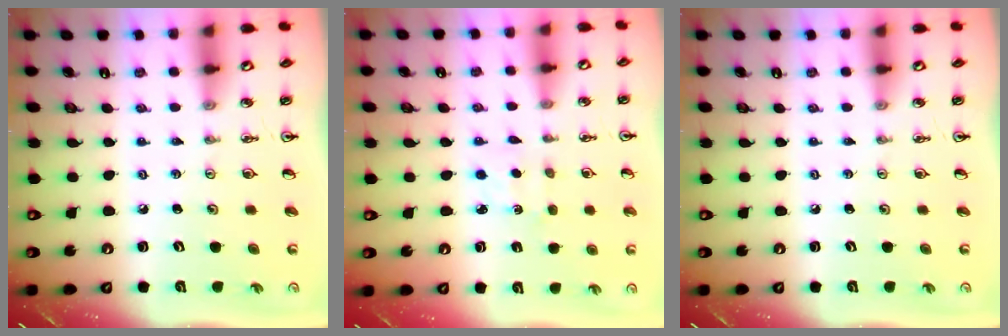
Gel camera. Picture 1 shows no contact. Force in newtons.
{"total": 0.9, "press": 0.9, "slide": 0.2}
{"total": 0.0}